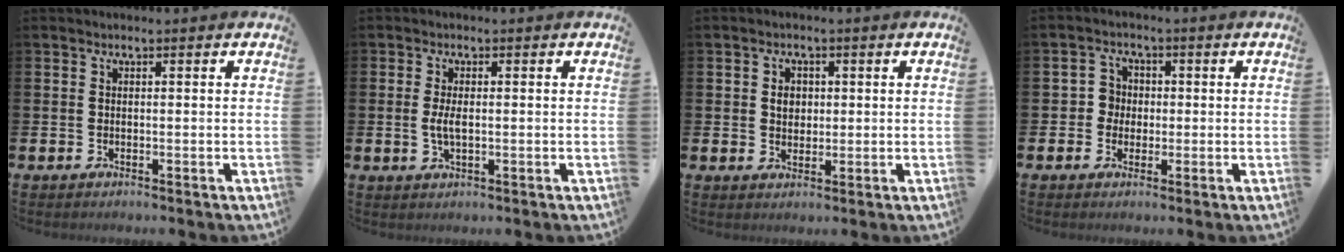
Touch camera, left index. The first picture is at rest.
{"total": 2.6, "force": [0.1, 1.0, 2.3], "torque": [-0.038, -0.001, -0.002]}
{"total": 2.4, "force": [0.6, 2.0, 1.3], "torque": [-0.005, 0.001, 0.003]}
{"total": 3.0, "force": [0.1, 3.0, 0.5], "torque": [-0.015, 0.007, -0.005]}